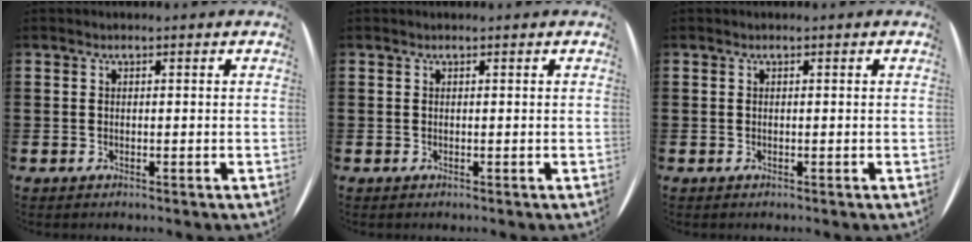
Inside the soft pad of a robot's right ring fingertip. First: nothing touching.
{"total": 0.0}
{"total": 0.0}